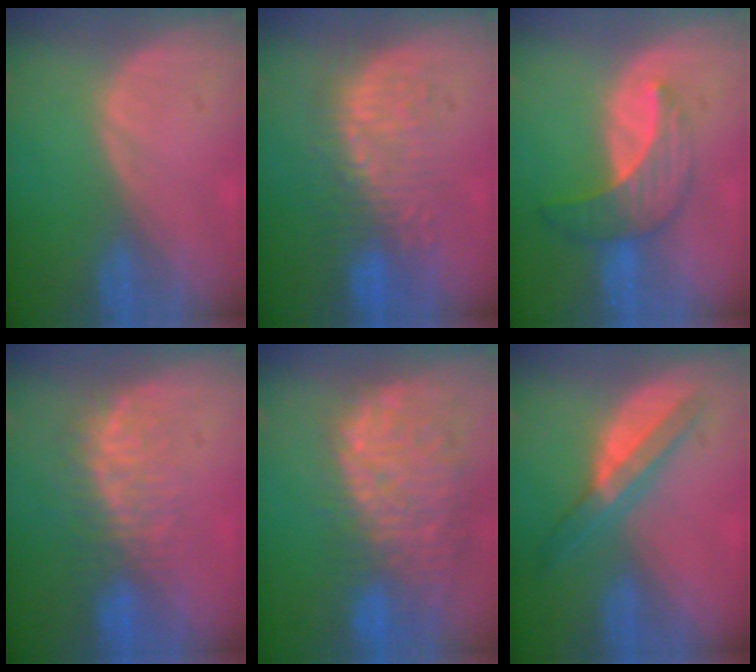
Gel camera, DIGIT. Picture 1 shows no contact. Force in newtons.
{"total": 9.2, "press": 8.7, "slide": 2.7}
{"total": 7.3, "press": 6.6, "slide": 3.2}
{"total": 7.9, "press": 7.4, "slide": 2.9}
{"total": 12.9, "press": 11.2, "slide": 6.5}
{"total": 6.4, "press": 5.6, "slide": 3.2}